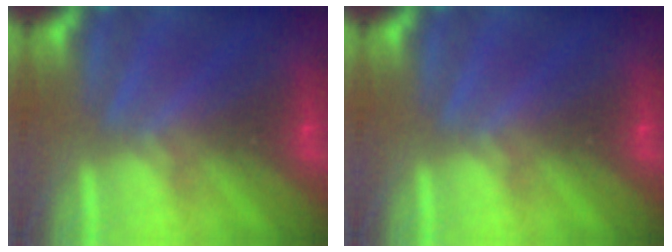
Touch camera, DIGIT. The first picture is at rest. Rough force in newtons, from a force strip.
{"total": 0.0}